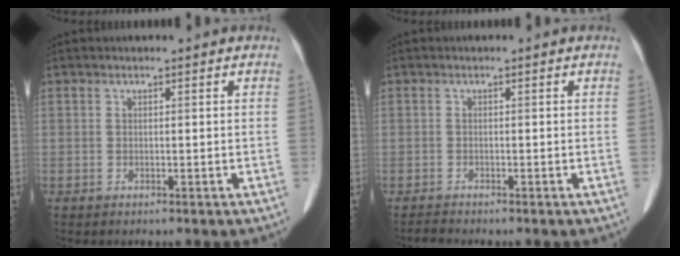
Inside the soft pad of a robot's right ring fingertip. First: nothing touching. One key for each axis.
{"total": 1.0, "fx": -0.9, "fy": -0.2, "fz": 0.0, "tx": -0.007, "ty": -0.006, "tz": -0.016}